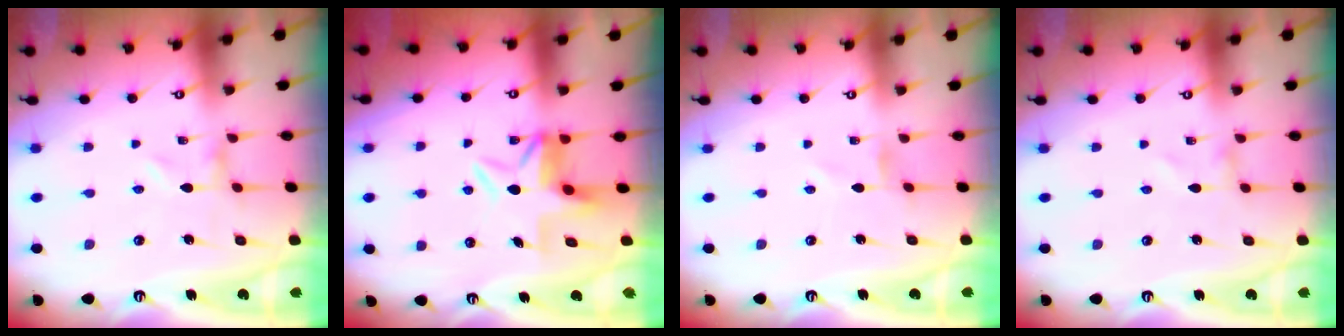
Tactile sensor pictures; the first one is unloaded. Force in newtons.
{"total": 5.3, "press": 5.2, "slide": 0.7}
{"total": 0.8, "press": 0.8, "slide": 0.2}
{"total": 1.0, "press": 1.0, "slide": 0.1}